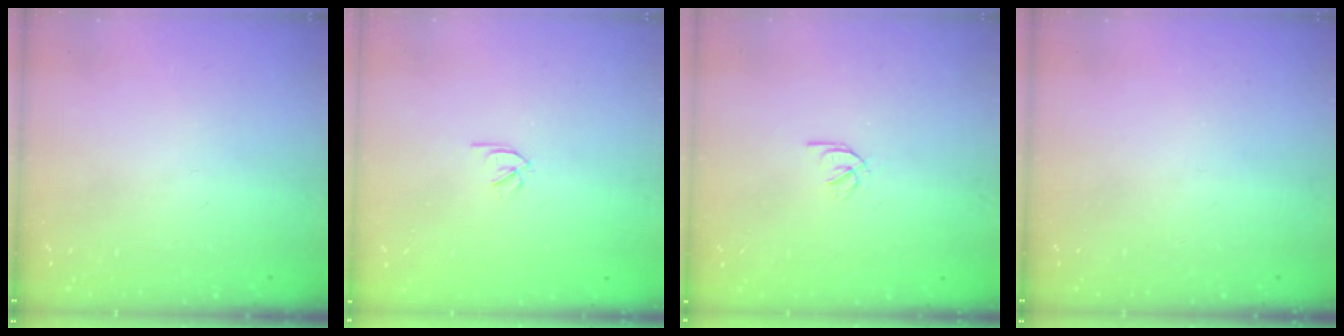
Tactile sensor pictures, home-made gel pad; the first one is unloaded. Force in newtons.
{"total": 1.8, "press": 1.7, "slide": 0.5}
{"total": 1.6, "press": 1.6, "slide": 0.3}
{"total": 0.0}